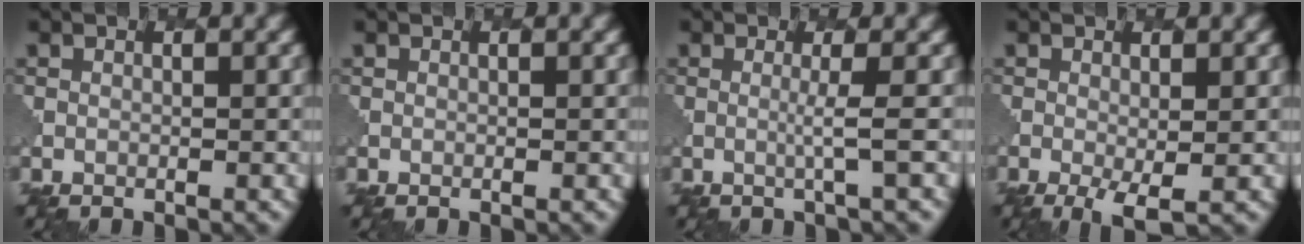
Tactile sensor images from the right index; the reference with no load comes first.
{"total": 0.0}
{"total": 1.4, "force": [0.1, 0.1, 1.4], "torque": [-0.022, -0.004, -0.008]}
{"total": 2.6, "force": [-0.6, 0.7, 2.4], "torque": [-0.048, -0.013, -0.007]}